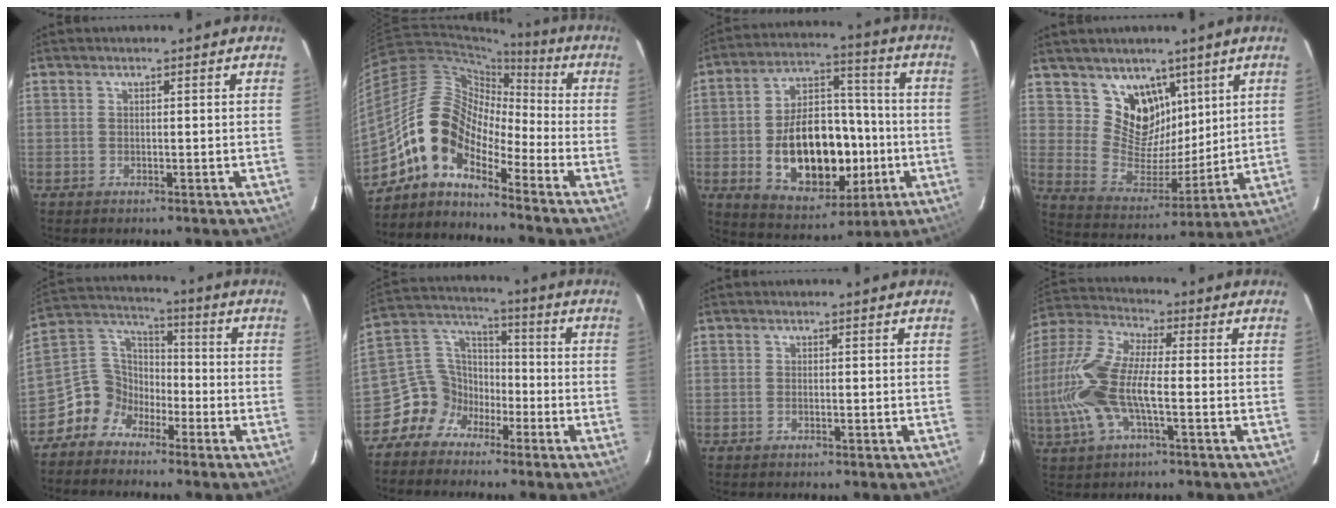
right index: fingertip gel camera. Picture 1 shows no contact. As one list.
[{"total": 11.1, "force": [-7.1, 5.4, 6.6], "torque": [-0.110, 0.027, -0.157]}, {"total": 19.9, "force": [-4.1, 12.1, 15.2], "torque": [-0.280, 0.025, -0.042]}, {"total": 11.7, "force": [7.1, 8.4, 4.1], "torque": [-0.069, -0.014, 0.144]}, {"total": 8.1, "force": [-5.4, 5.9, 1.4], "torque": [-0.042, 0.044, -0.126]}, {"total": 9.1, "force": [-6.0, 6.5, 1.7], "torque": [-0.044, 0.047, -0.125]}, {"total": 0.6, "force": [-0.4, 0.4, 0.4], "torque": [-0.007, 0.000, -0.007]}, {"total": 15.5, "force": [-3.0, 5.2, 14.2], "torque": [-0.307, 0.001, -0.065]}]